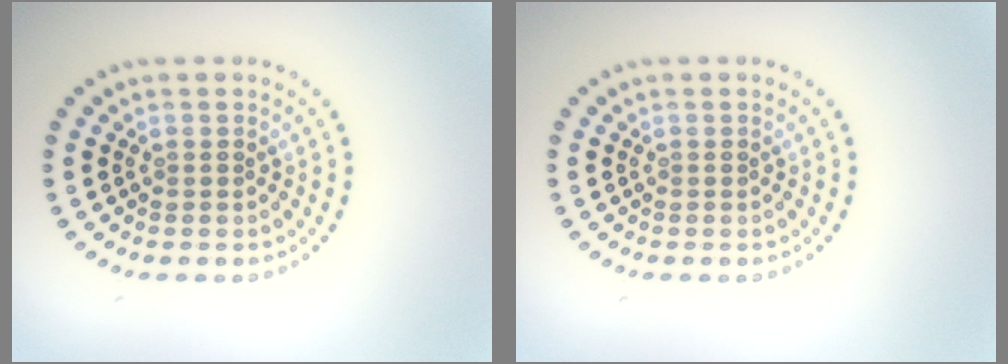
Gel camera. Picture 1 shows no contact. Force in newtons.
{"total": 0.0}